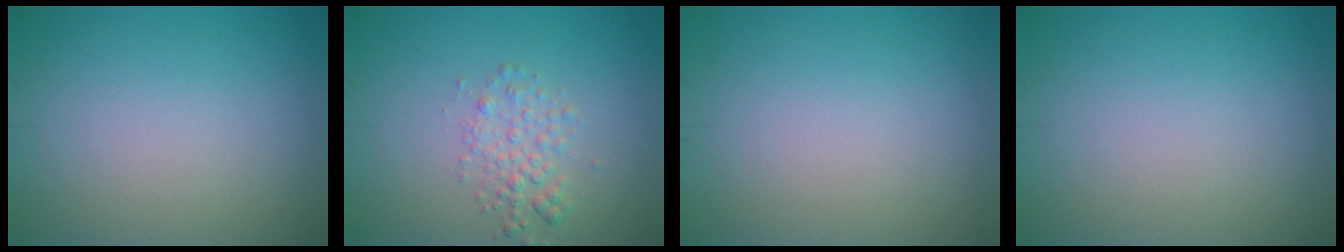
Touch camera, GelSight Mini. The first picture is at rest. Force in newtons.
{"total": 2.2, "press": 2.2, "slide": 0.1}
{"total": 0.0}
{"total": 0.0}